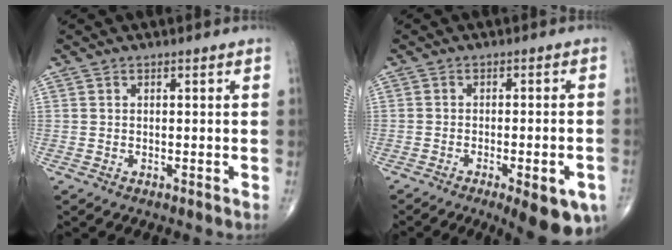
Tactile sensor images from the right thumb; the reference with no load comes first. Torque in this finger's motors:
{"motor_torque": [0.13, 0.39, 0.18, -0.36, 0.07]}